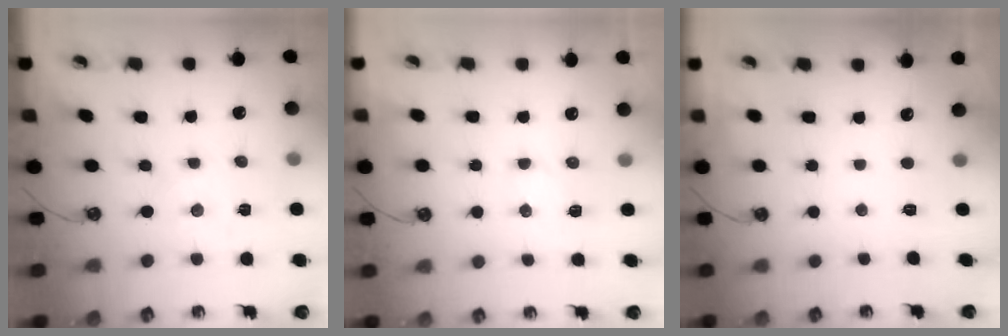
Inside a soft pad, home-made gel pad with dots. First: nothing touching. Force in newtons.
{"total": 5.3, "press": 5.2, "slide": 1.1}
{"total": 0.0}